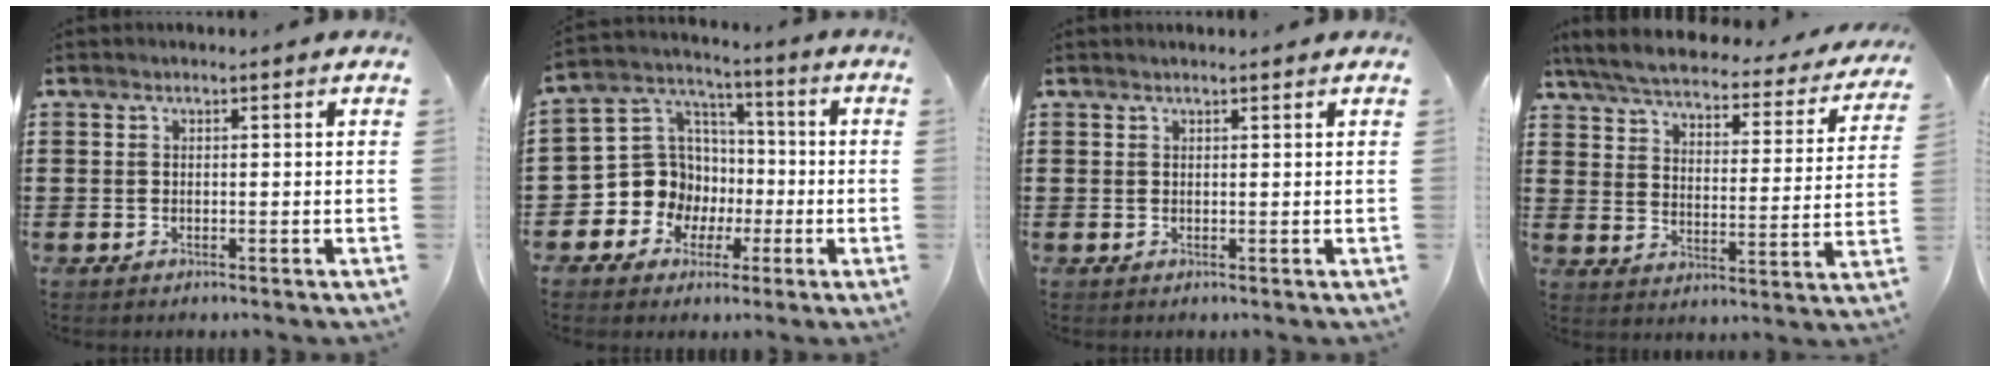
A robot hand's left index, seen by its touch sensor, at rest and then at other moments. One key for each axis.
{"total": 10.5, "fx": -2.0, "fy": 9.9, "fz": 2.7, "tx": -0.109, "ty": 0.004, "tz": -0.032}
{"total": 0.7, "fx": 0.6, "fy": 0.0, "fz": 0.4, "tx": -0.008, "ty": -0.001, "tz": 0.011}
{"total": 4.8, "fx": 4.4, "fy": 0.6, "fz": 1.9, "tx": -0.059, "ty": -0.029, "tz": 0.070}